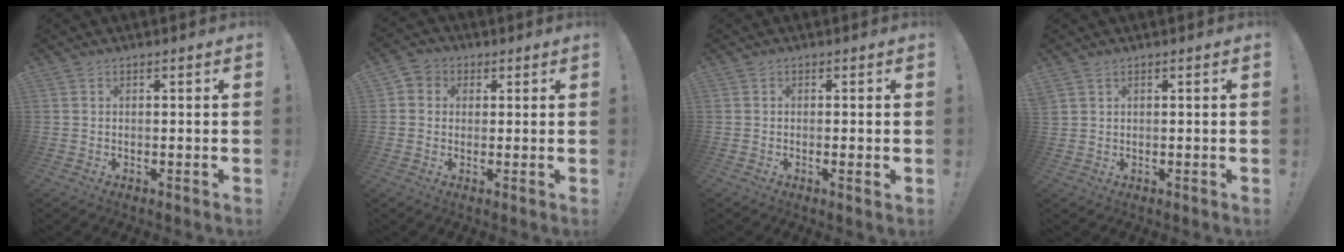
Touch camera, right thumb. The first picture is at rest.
{"total": 4.0, "force": [0.0, 3.8, 1.3], "torque": [-0.013, 0.004, 0.000]}
{"total": 1.6, "force": [-0.1, 0.0, 1.6], "torque": [-0.022, -0.003, -0.004]}
{"total": 1.0, "force": [0.7, 0.5, 0.5], "torque": [-0.016, 0.003, 0.015]}